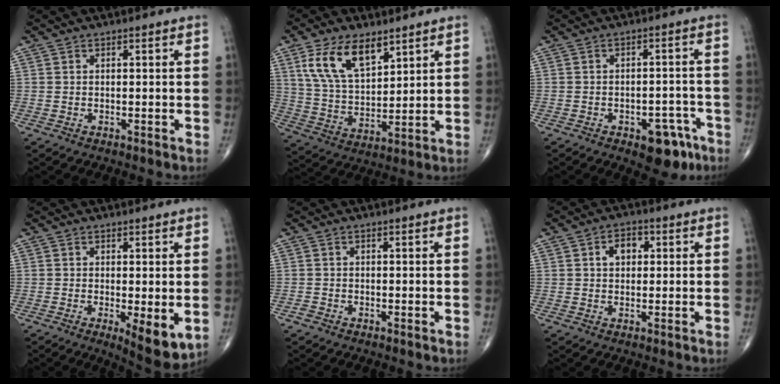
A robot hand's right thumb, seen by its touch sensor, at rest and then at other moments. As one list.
[{"total": 12.6, "force": [6.9, 6.2, 8.6], "torque": [-0.143, -0.026, 0.142]}, {"total": 8.0, "force": [-4.5, 4.1, 5.1], "torque": [-0.036, 0.034, -0.053]}, {"total": 6.6, "force": [-1.2, 2.1, 6.2], "torque": [-0.088, -0.022, -0.015]}, {"total": 0.5, "force": [-0.4, 0.3, 0.2], "torque": [-0.004, -0.002, -0.013]}, {"total": 4.3, "force": [1.0, 3.1, 2.8], "torque": [-0.029, 0.007, 0.013]}]